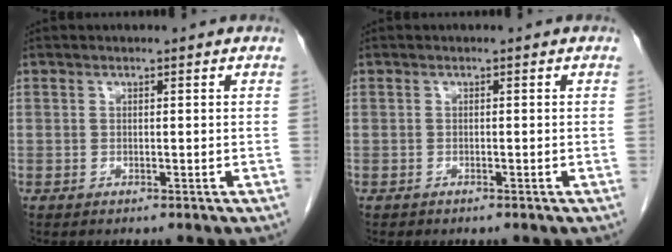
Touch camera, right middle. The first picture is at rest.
{"total": 0.0}